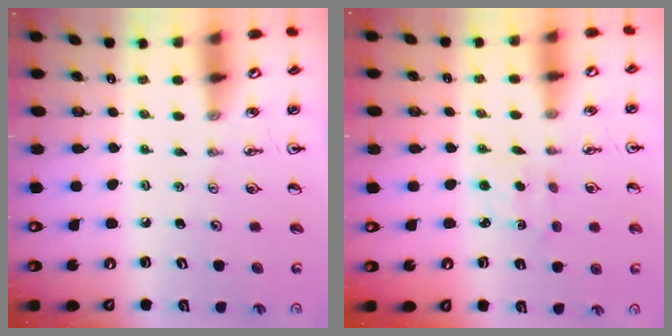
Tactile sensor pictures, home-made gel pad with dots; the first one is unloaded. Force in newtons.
{"total": 2.1, "press": 2.0, "slide": 0.6}